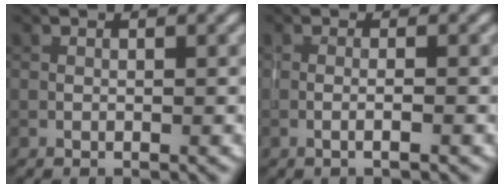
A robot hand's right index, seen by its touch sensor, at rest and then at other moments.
{"total": 1.6, "force": [-0.3, 0.4, 1.5], "torque": [-0.016, -0.007, -0.013]}